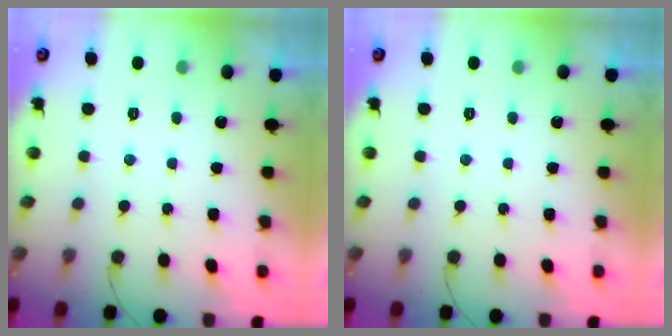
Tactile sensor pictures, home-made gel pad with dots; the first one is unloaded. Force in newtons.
{"total": 0.0}